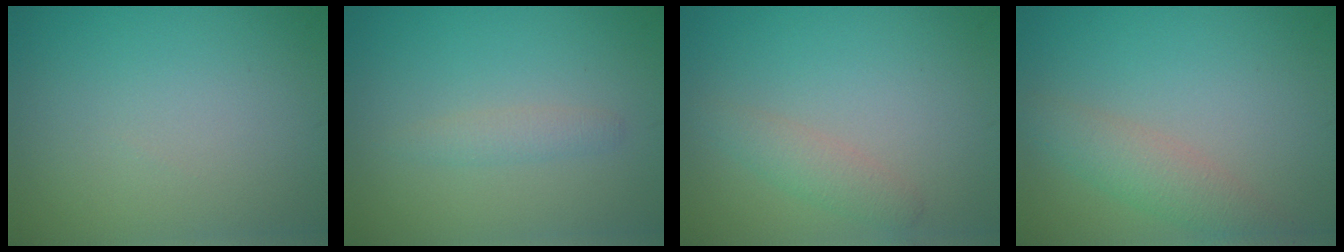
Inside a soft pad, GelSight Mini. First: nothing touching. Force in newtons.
{"total": 1.3, "press": 1.3, "slide": 0.1}
{"total": 1.9, "press": 1.9, "slide": 0.0}
{"total": 3.0, "press": 3.0, "slide": 0.1}